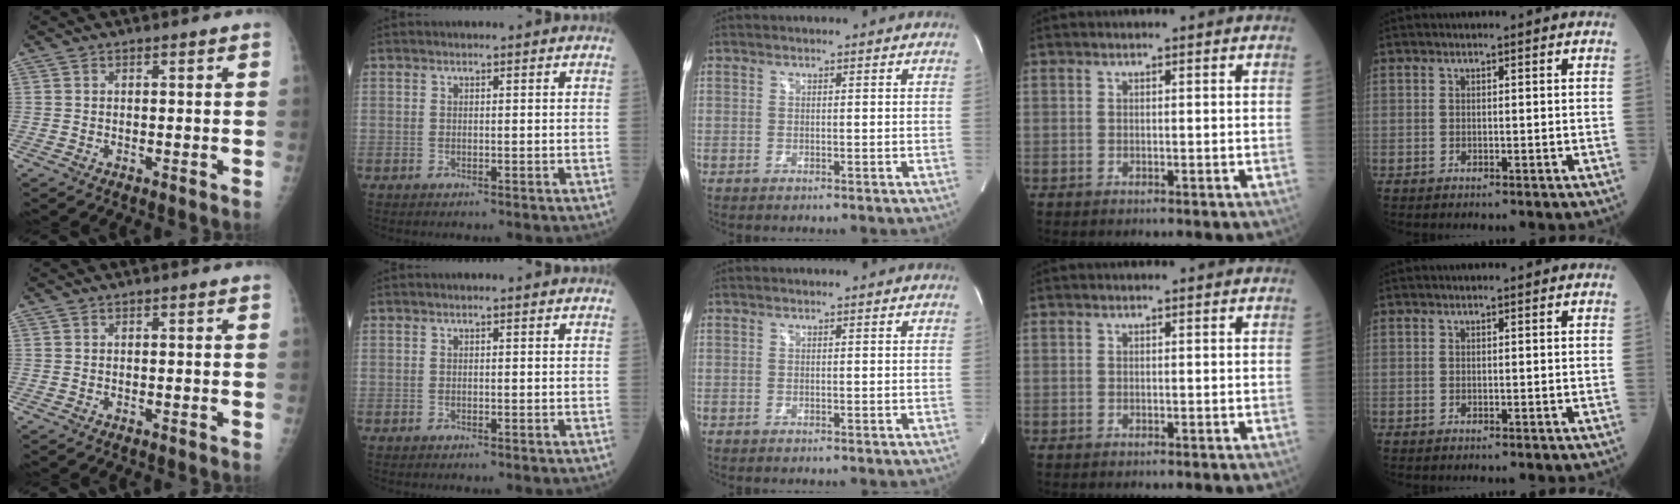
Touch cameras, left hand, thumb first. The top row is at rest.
{}